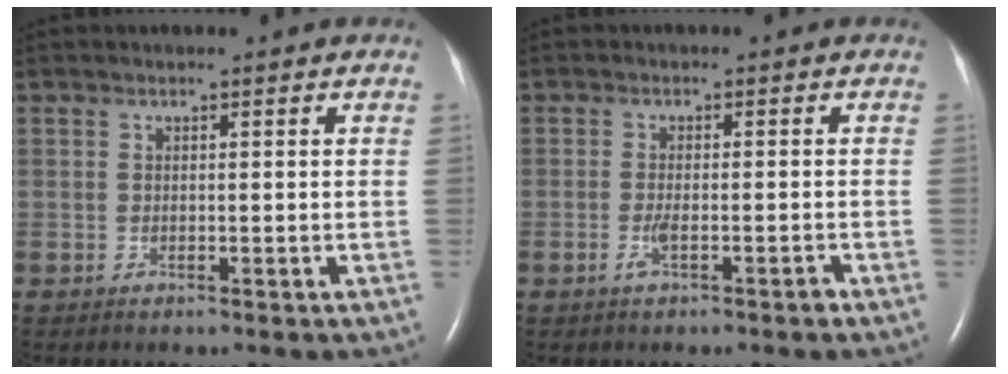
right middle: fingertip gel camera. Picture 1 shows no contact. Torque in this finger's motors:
{"motor_torque": [-0.14, 0.11, 0.01, 0.04]}